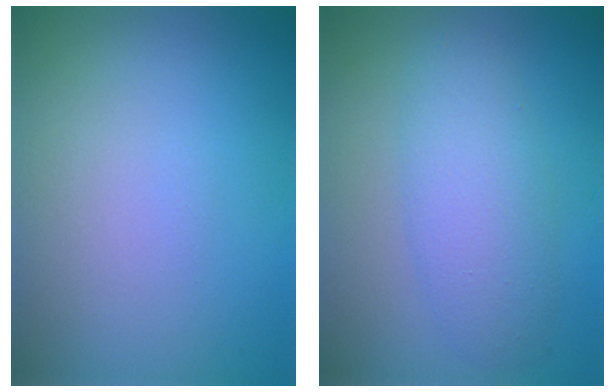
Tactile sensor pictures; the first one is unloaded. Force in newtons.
{"total": 4.4, "press": 4.4, "slide": 0.2}